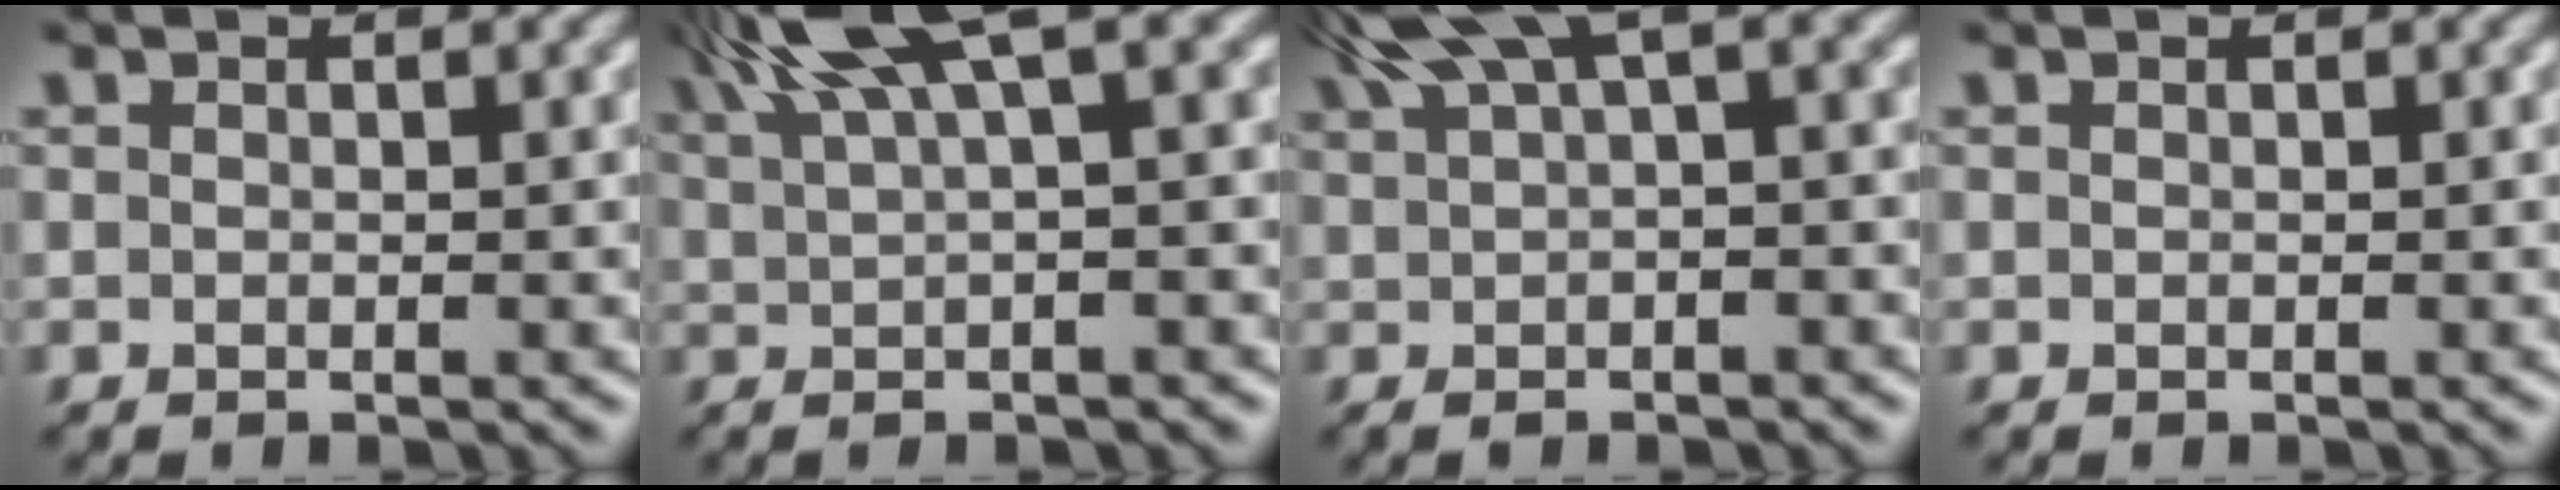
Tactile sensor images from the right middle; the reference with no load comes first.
{"total": 10.2, "force": [4.8, 2.6, 8.7], "torque": [-0.139, 0.025, 0.085]}
{"total": 7.3, "force": [3.0, 2.0, 6.3], "torque": [-0.109, 0.021, 0.054]}
{"total": 0.0}